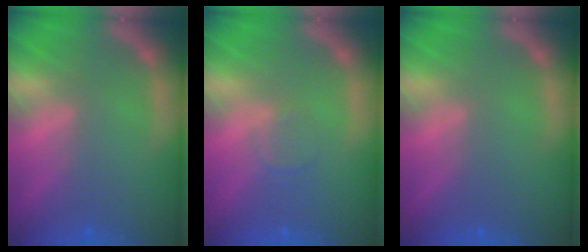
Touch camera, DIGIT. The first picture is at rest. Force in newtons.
{"total": 1.4}
{"total": 0.0}